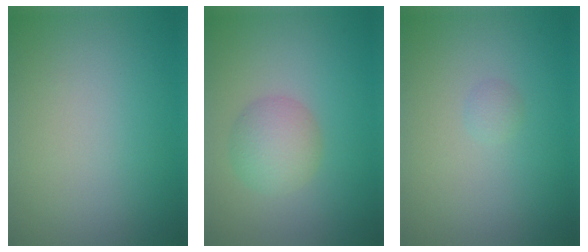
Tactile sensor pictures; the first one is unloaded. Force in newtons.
{"total": 3.3, "press": 3.3, "slide": 0.0}
{"total": 0.7, "press": 0.7, "slide": 0.0}